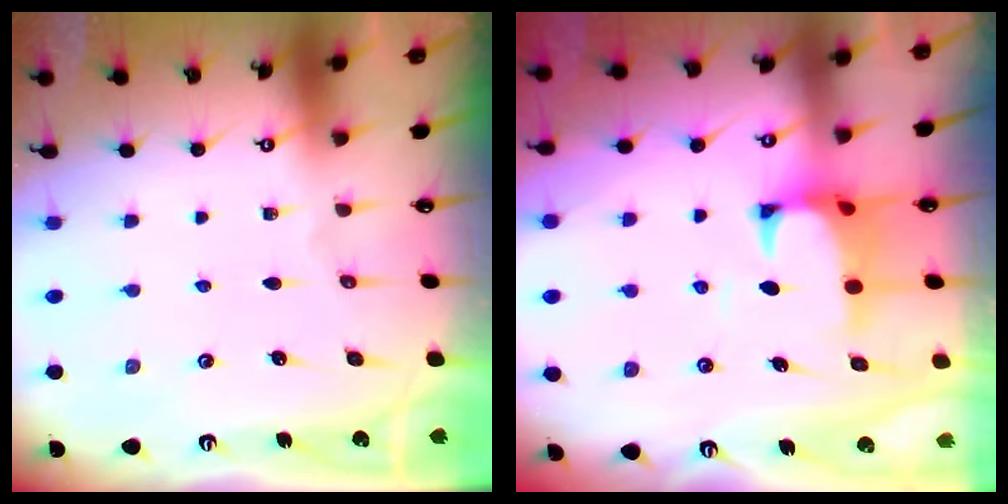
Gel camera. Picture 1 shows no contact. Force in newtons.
{"total": 1.4, "press": 0.9, "slide": 1.0}